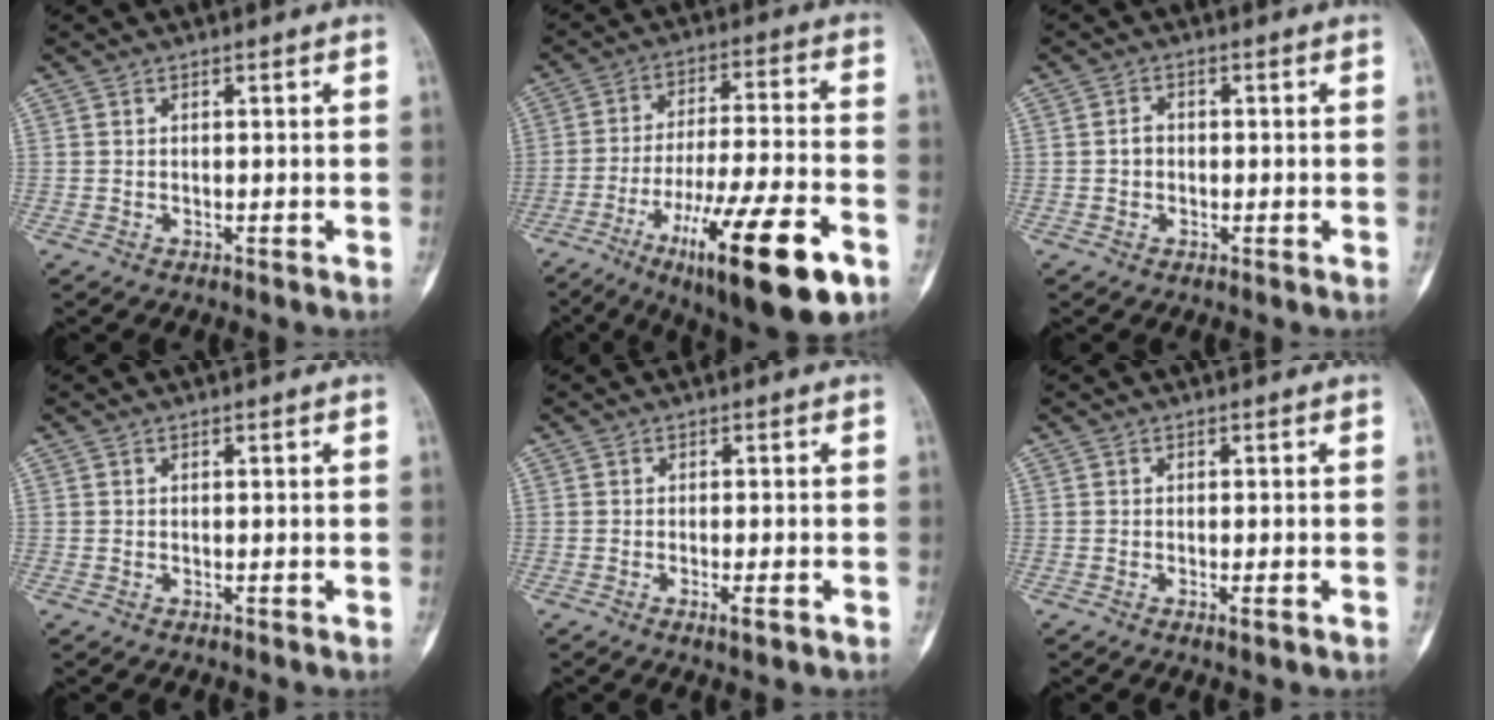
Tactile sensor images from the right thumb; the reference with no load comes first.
{"total": 22.3, "force": [-10.8, 5.1, 18.8], "torque": [-0.304, 0.036, -0.167]}
{"total": 2.0, "force": [-0.3, 1.7, 1.1], "torque": [-0.008, 0.008, -0.009]}
{"total": 0.0}
{"total": 2.5, "force": [-1.2, 0.5, 2.1], "torque": [-0.035, -0.003, -0.019]}
{"total": 1.6, "force": [-0.7, 0.4, 1.4], "torque": [-0.022, -0.002, -0.010]}